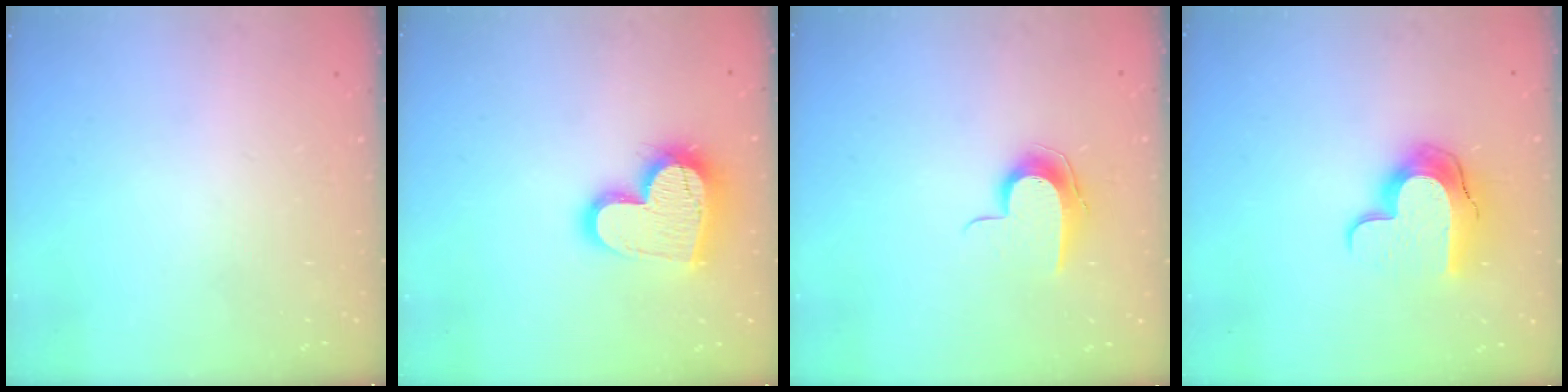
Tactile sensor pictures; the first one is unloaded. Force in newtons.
{"total": 18.2, "press": 18.1, "slide": 1.5}
{"total": 8.9, "press": 8.9, "slide": 0.9}
{"total": 12.5, "press": 12.5, "slide": 0.7}